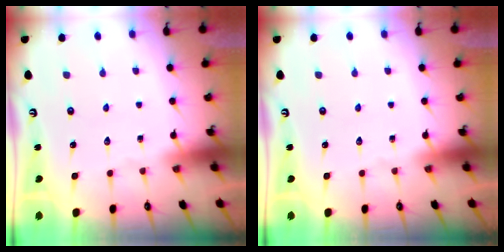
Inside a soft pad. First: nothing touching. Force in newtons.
{"total": 0.0}